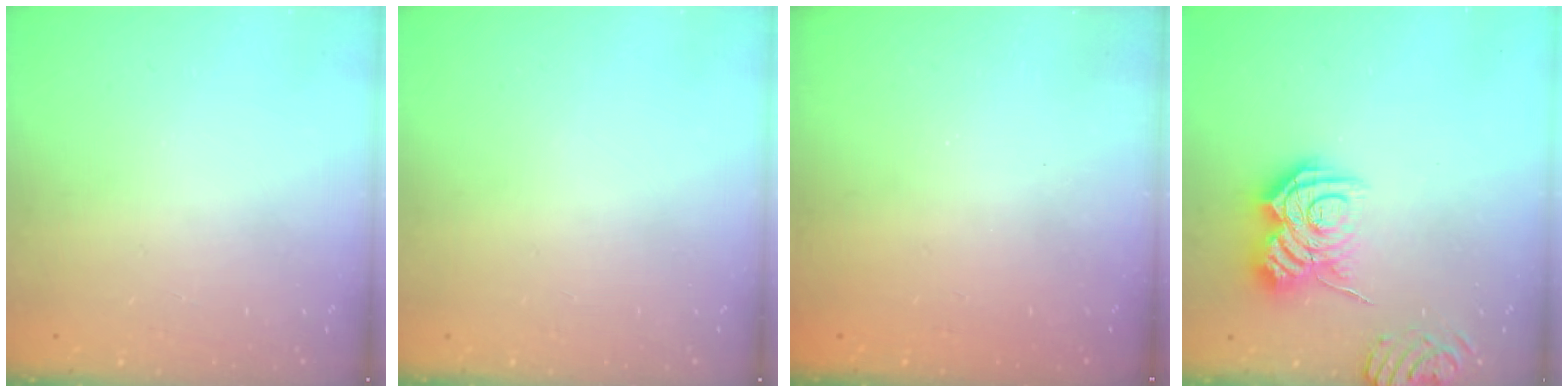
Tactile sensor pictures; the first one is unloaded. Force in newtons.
{"total": 0.0}
{"total": 2.4, "press": 2.3, "slide": 0.8}
{"total": 13.6, "press": 13.5, "slide": 1.2}